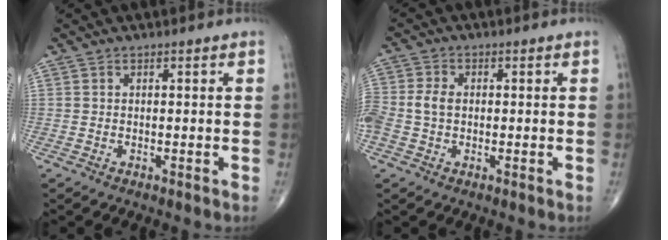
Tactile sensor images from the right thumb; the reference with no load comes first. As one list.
[{"total": 5.1, "force": [-0.3, 3.7, 3.5], "torque": [-0.089, 0.012, -0.009]}]